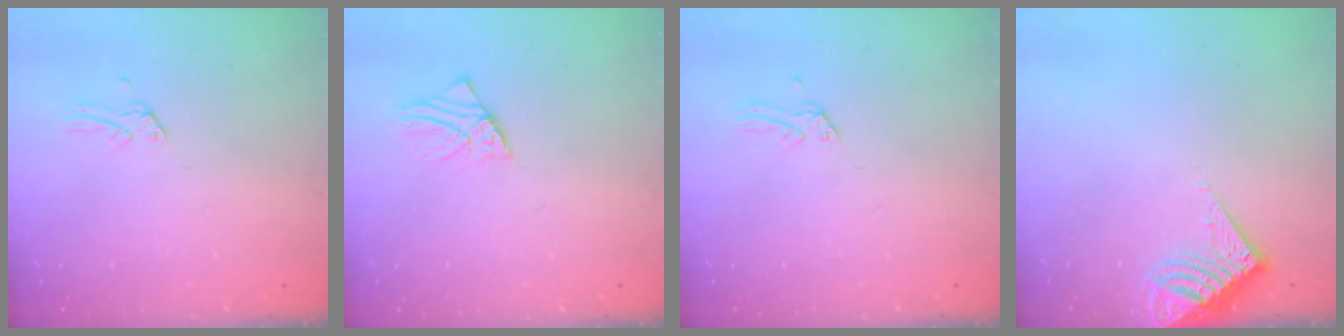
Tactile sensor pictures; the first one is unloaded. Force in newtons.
{"total": 1.5, "press": 1.5, "slide": 0.1}
{"total": 0.0}
{"total": 7.9, "press": 7.9, "slide": 0.3}